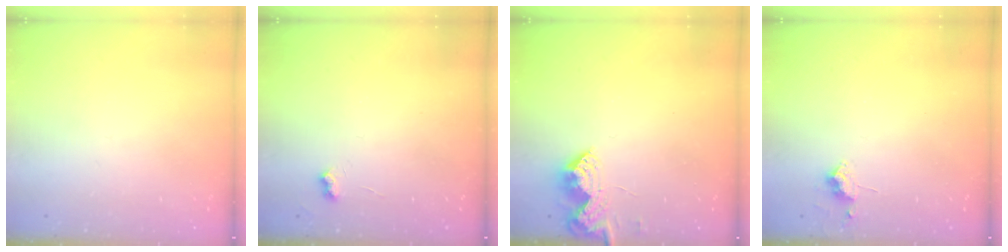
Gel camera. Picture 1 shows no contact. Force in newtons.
{"total": 3.3, "press": 3.3, "slide": 0.6}
{"total": 7.5, "press": 7.4, "slide": 0.8}
{"total": 8.3, "press": 8.3, "slide": 0.7}